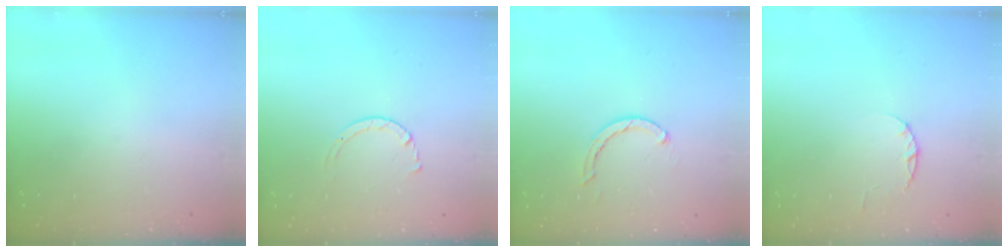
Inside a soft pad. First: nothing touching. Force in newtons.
{"total": 2.7, "press": 2.7, "slide": 0.3}
{"total": 2.6, "press": 2.5, "slide": 0.4}
{"total": 2.4, "press": 2.3, "slide": 0.4}